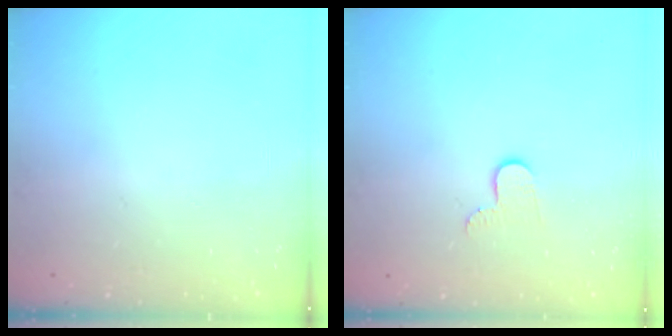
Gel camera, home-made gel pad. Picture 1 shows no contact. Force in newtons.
{"total": 4.6, "press": 4.6, "slide": 0.5}